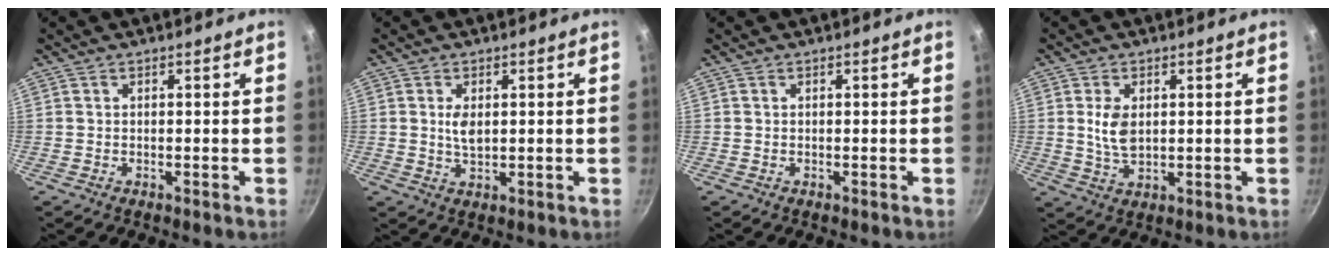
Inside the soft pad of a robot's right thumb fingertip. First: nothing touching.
{"total": 3.4, "force": [0.7, 1.8, 2.8], "torque": [-0.048, -0.006, 0.014]}
{"total": 0.0}
{"total": 5.5, "force": [1.0, 3.3, 4.3], "torque": [-0.079, -0.012, 0.022]}